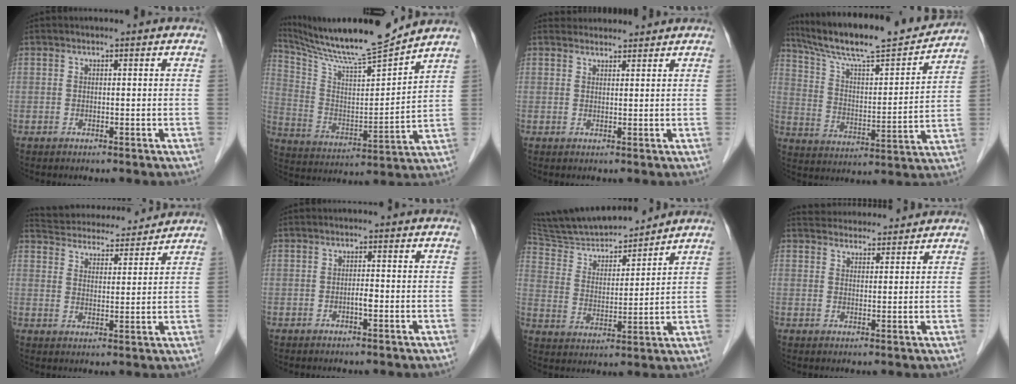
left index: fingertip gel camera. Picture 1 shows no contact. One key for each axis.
{"total": 16.1, "fx": 14.8, "fy": -0.9, "fz": 6.2, "tx": -0.125, "ty": -0.013, "tz": 0.260}
{"total": 3.7, "fx": 3.6, "fy": 0.8, "fz": -0.1, "tx": -0.002, "ty": 0.025, "tz": 0.051}
{"total": 20.6, "fx": 18.4, "fy": 1.7, "fz": 9.3, "tx": -0.159, "ty": -0.001, "tz": 0.286}
{"total": 15.4, "fx": 14.6, "fy": 3.0, "fz": 4.0, "tx": -0.069, "ty": 0.029, "tz": 0.216}
{"total": 1.0, "fx": -0.6, "fy": 0.1, "fz": 0.9, "tx": -0.014, "ty": 0.000, "tz": -0.012}
{"total": 15.1, "fx": 14.1, "fy": 1.9, "fz": 5.1, "tx": -0.095, "ty": 0.007, "tz": 0.250}
{"total": 9.1, "fx": 8.8, "fy": 1.7, "fz": 1.7, "tx": -0.021, "ty": 0.025, "tz": 0.121}